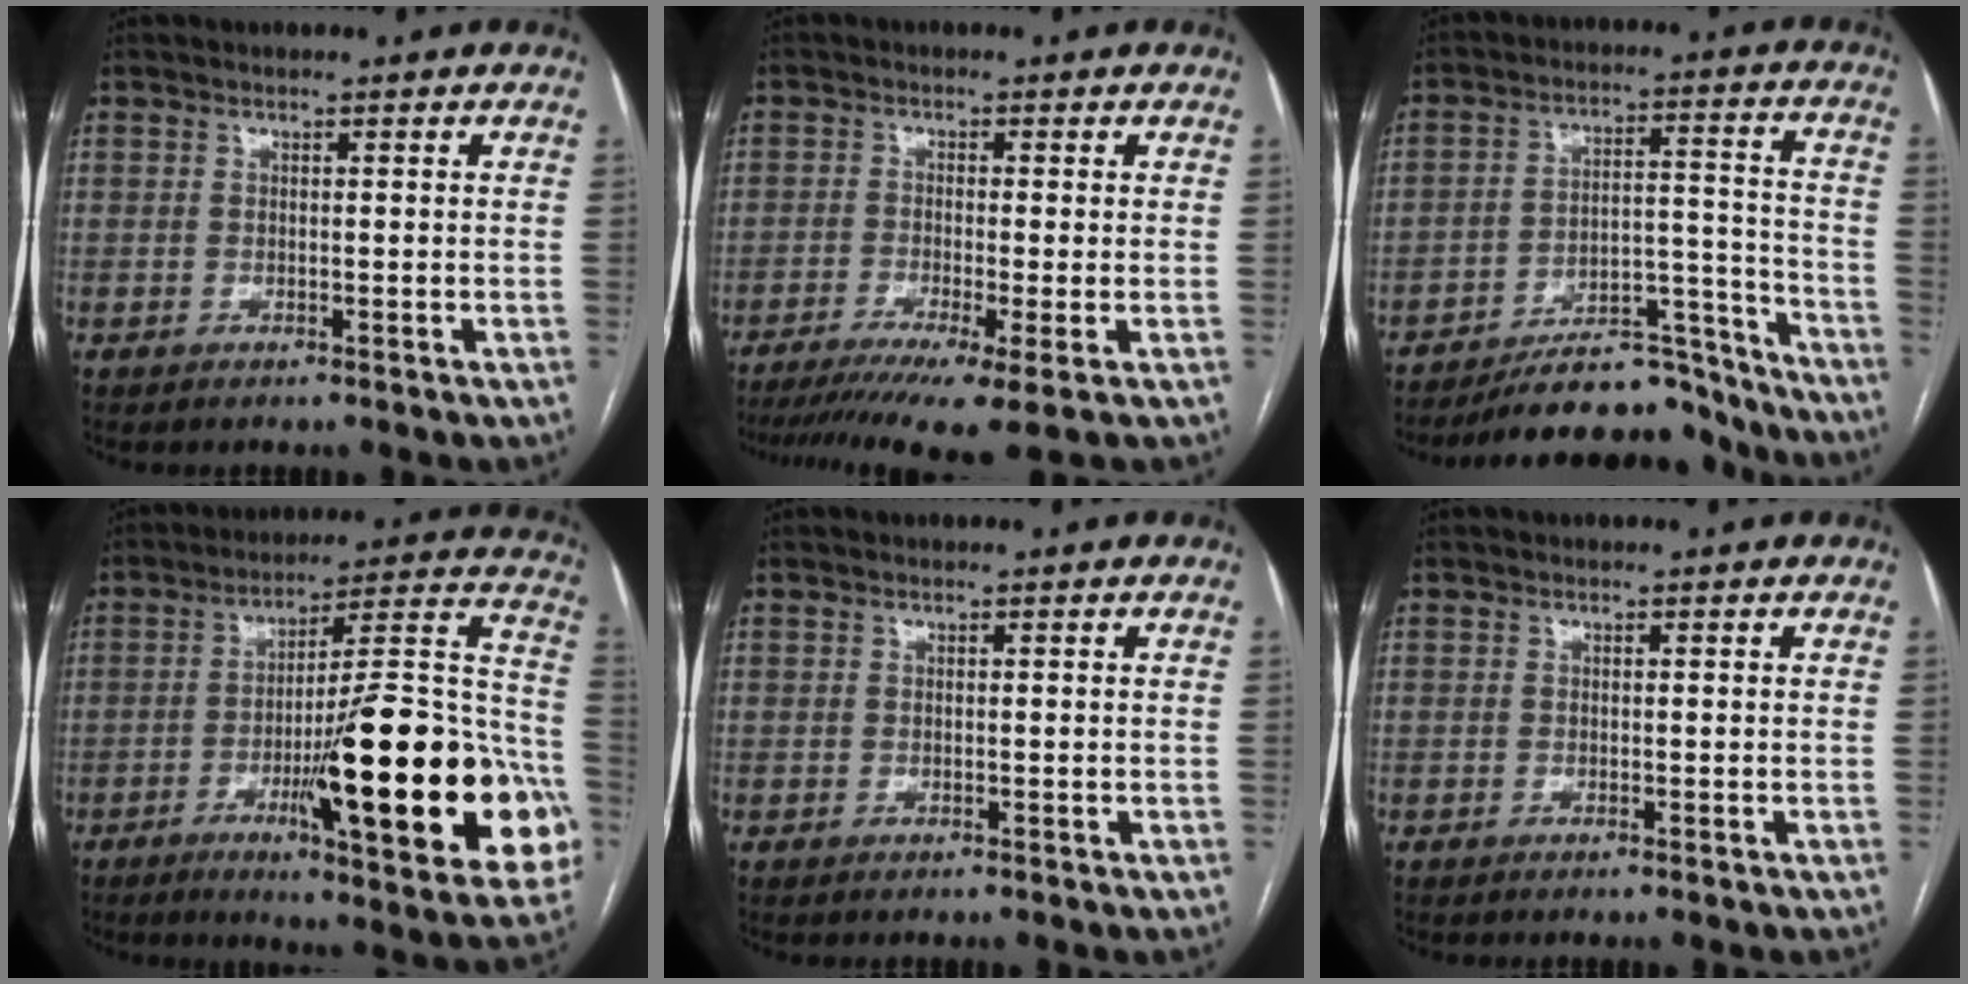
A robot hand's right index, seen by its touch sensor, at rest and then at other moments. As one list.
[{"total": 11.2, "force": [-7.6, 0.3, 8.2], "torque": [-0.131, -0.019, -0.120]}, {"total": 16.6, "force": [-15.5, 4.1, 4.3], "torque": [-0.051, 0.041, -0.232]}, {"total": 28.3, "force": [-7.7, 4.0, 26.9], "torque": [-0.305, 0.001, -0.108]}, {"total": 0.0}, {"total": 0.0}]